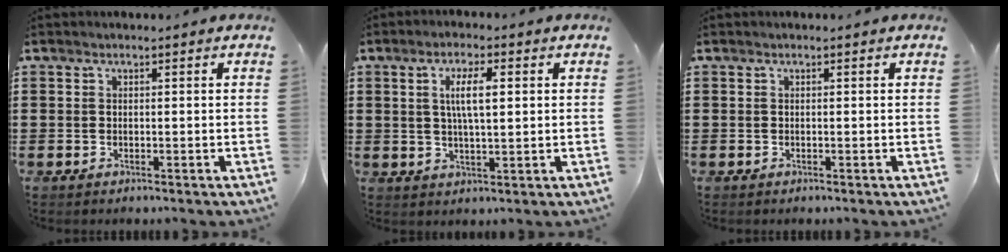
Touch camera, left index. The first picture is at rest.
{"total": 5.7, "force": [1.2, 1.6, 5.4], "torque": [-0.107, 0.008, 0.018]}
{"total": 0.0}